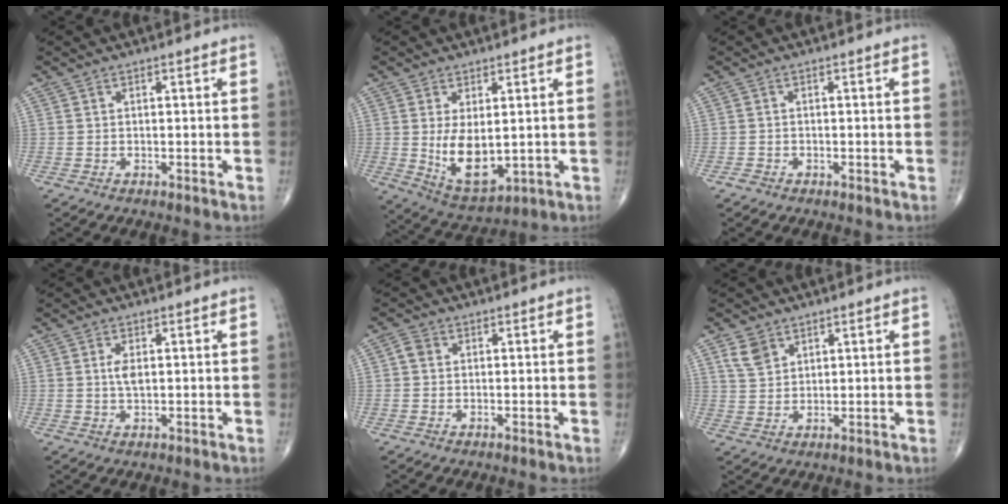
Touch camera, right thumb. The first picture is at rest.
{"total": 9.5, "force": [0.3, 4.9, 8.2], "torque": [-0.127, -0.023, 0.027]}
{"total": 0.9, "force": [-0.6, 0.6, 0.2], "torque": [-0.001, 0.002, -0.014]}
{"total": 2.6, "force": [0.4, 1.2, 2.3], "torque": [-0.042, -0.003, 0.008]}
{"total": 1.8, "force": [0.2, 1.5, 1.0], "torque": [-0.014, 0.006, 0.001]}
{"total": 4.4, "force": [2.6, 3.0, 1.9], "torque": [-0.025, -0.010, 0.057]}